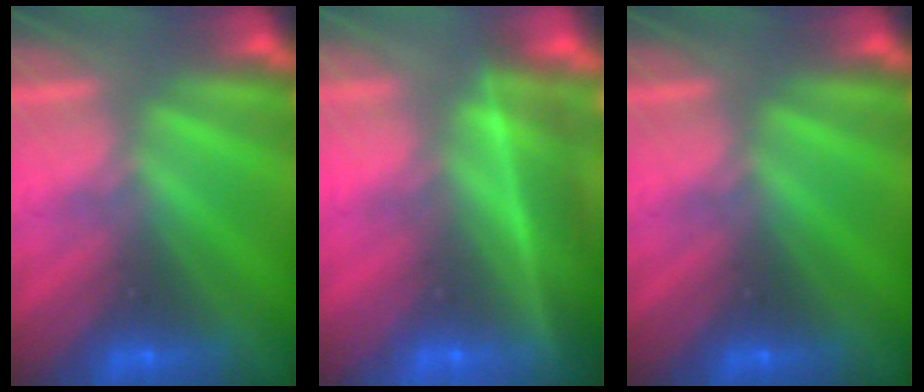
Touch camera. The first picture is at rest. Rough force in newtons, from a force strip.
{"total": 14.6}
{"total": 0.0}